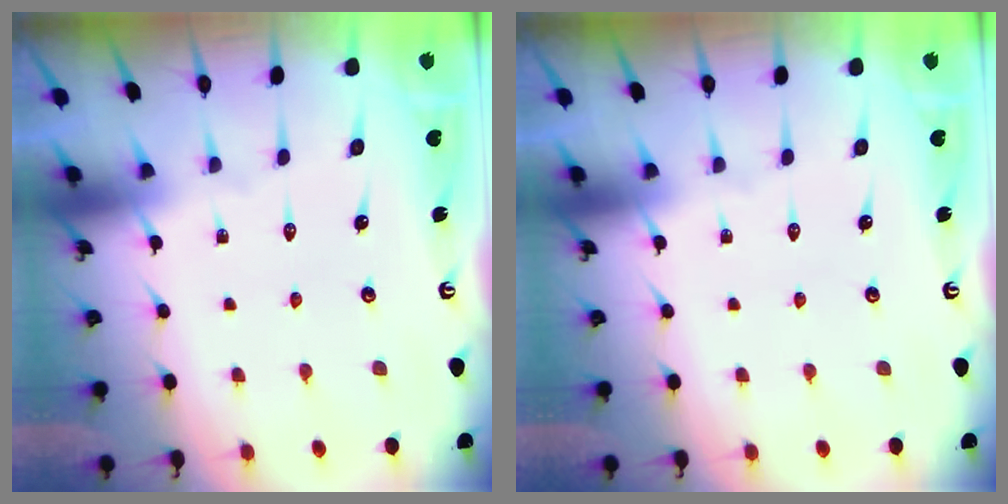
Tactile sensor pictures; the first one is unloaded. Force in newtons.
{"total": 0.0}